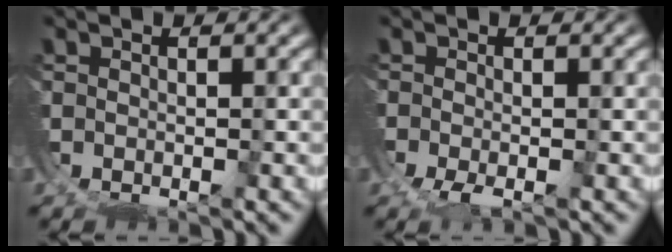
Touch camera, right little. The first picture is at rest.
{"total": 1.3, "force": [-1.0, 0.2, 0.8], "torque": [-0.023, -0.014, -0.013]}